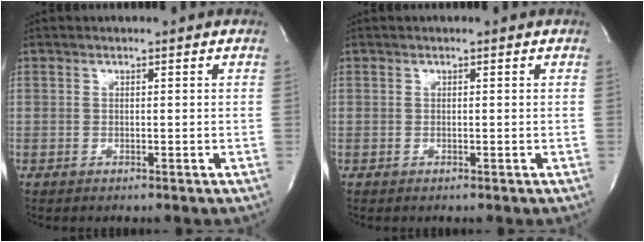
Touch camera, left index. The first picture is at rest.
{"total": 0.0}